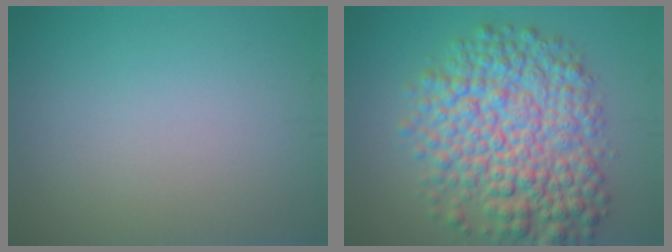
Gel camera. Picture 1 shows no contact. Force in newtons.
{"total": 9.6, "press": 9.6, "slide": 0.2}